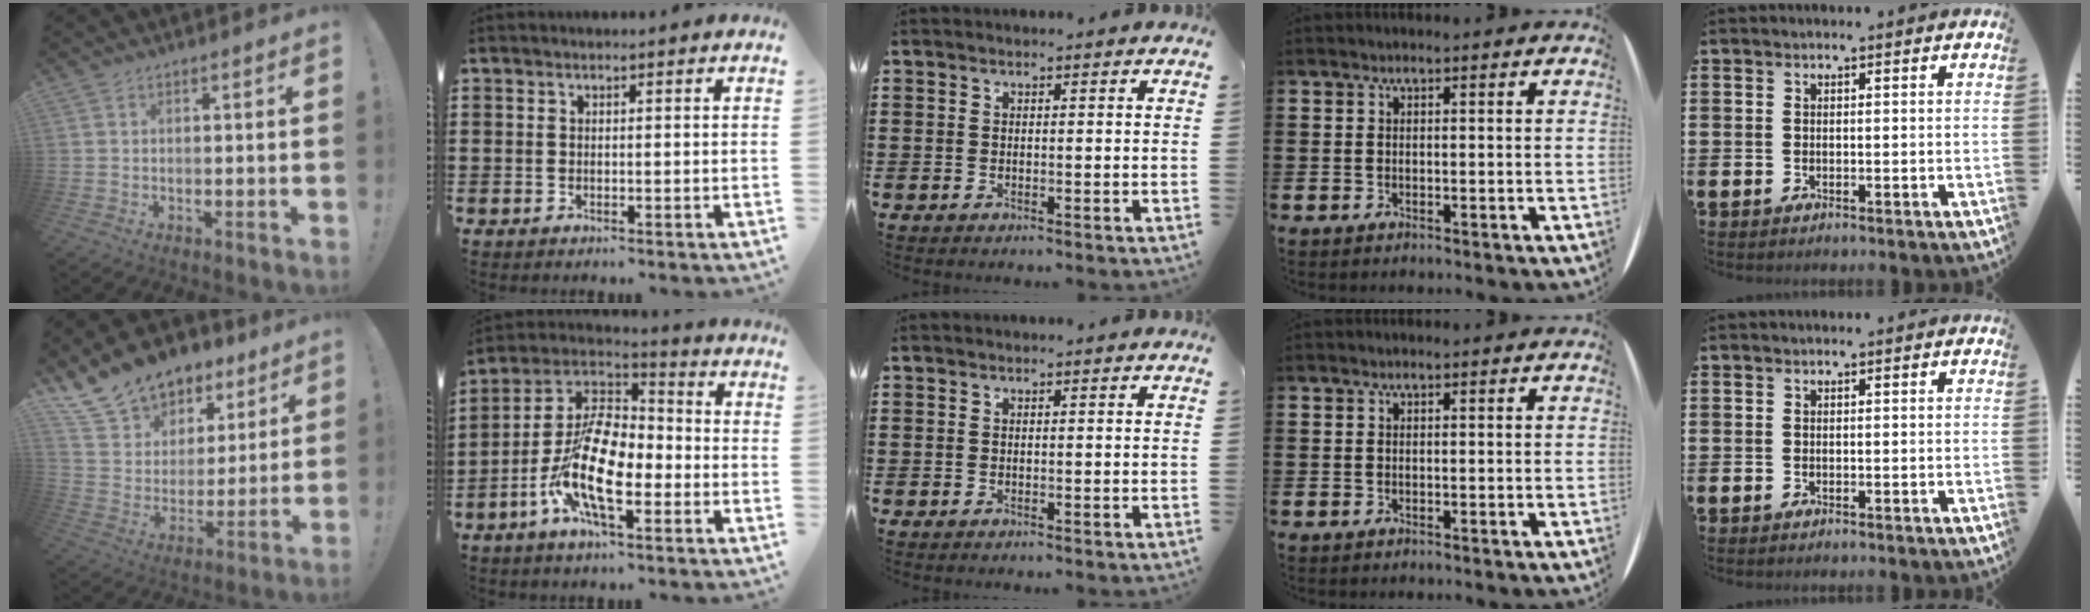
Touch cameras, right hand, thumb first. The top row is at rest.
{"thumb": {"total": 15.4, "force": [11.7, 9.2, 3.8], "torque": [-0.076, -0.084, 0.231]}, "index": {"total": 13.8, "force": [-5.1, 5.9, 11.4], "torque": [-0.271, -0.006, -0.106]}}